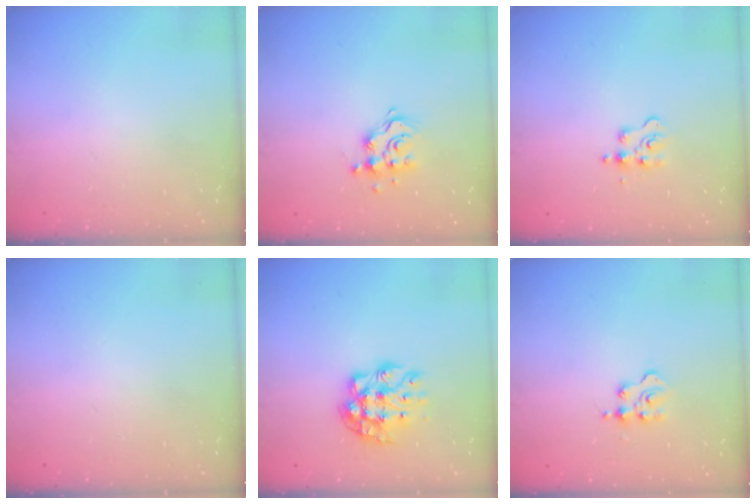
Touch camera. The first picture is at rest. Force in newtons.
{"total": 9.7, "press": 9.7, "slide": 0.8}
{"total": 4.3, "press": 4.3, "slide": 0.5}
{"total": 0.0}
{"total": 9.4, "press": 9.4, "slide": 0.7}
{"total": 2.3, "press": 2.3, "slide": 0.3}